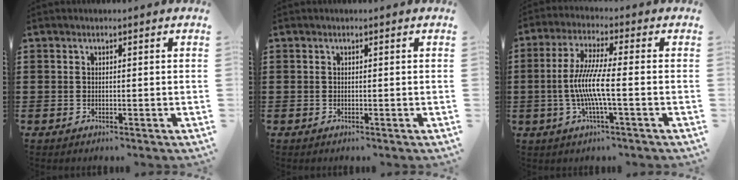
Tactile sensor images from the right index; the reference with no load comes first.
{"total": 0.0}
{"total": 7.7, "force": [-1.7, 0.3, 7.5], "torque": [-0.160, -0.016, -0.041]}